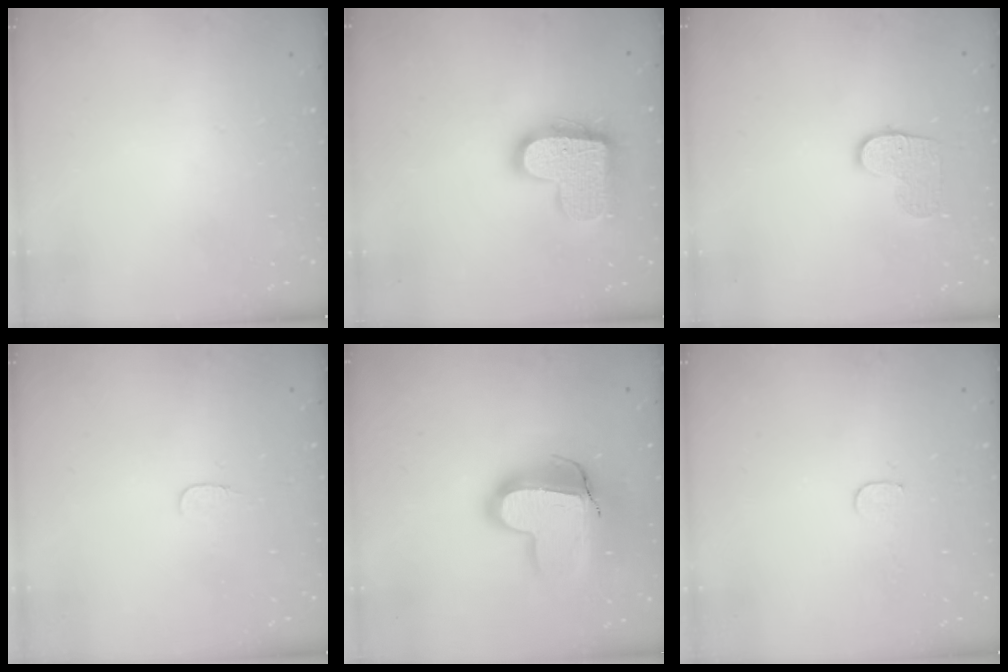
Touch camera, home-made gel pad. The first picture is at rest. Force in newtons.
{"total": 17.4, "press": 17.4, "slide": 0.9}
{"total": 8.0, "press": 8.0, "slide": 0.4}
{"total": 4.3, "press": 4.3, "slide": 0.3}
{"total": 16.9, "press": 16.8, "slide": 1.4}
{"total": 3.5, "press": 3.5, "slide": 0.3}